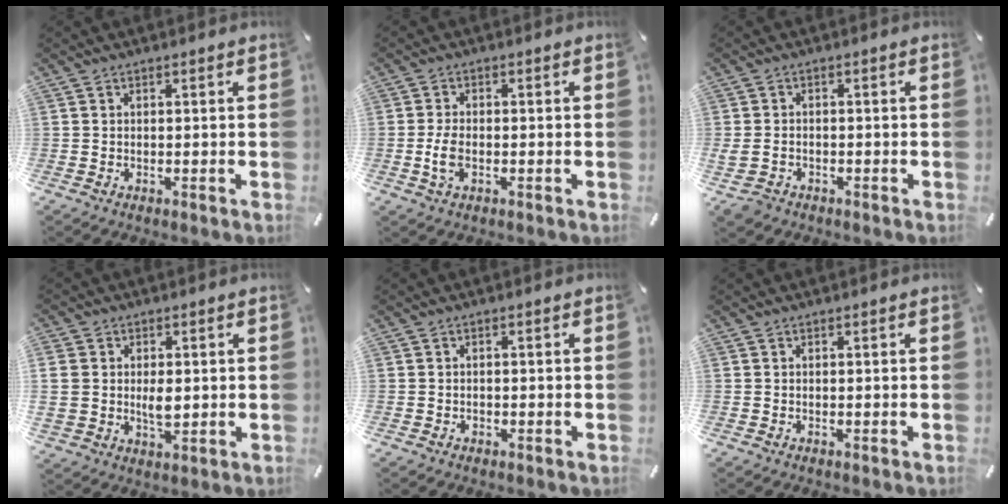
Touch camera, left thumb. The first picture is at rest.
{"total": 3.7, "force": [-1.0, 1.8, 3.0], "torque": [-0.070, 0.000, -0.022]}
{"total": 3.2, "force": [-1.5, 2.4, 1.5], "torque": [-0.039, 0.003, -0.031]}
{"total": 6.7, "force": [0.8, 5.4, 3.9], "torque": [-0.071, -0.005, 0.010]}
{"total": 0.6, "force": [-0.3, 0.5, 0.1], "torque": [0.000, 0.006, -0.008]}
{"total": 0.0}